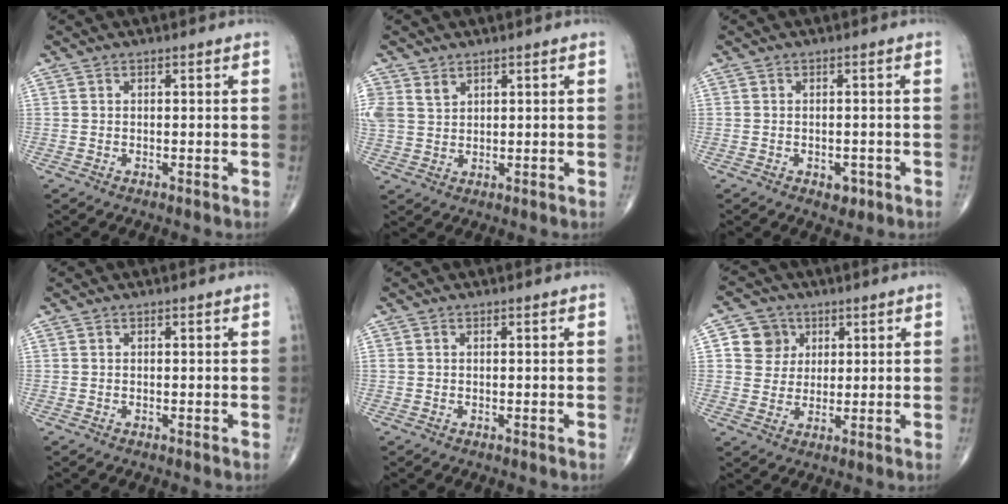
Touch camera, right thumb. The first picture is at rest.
{"total": 5.1, "force": [3.0, 3.6, 2.0], "torque": [-0.035, -0.005, 0.070]}
{"total": 2.5, "force": [-1.1, 1.6, 1.5], "torque": [-0.010, 0.002, -0.009]}
{"total": 0.0}
{"total": 0.0}
{"total": 6.6, "force": [2.1, 6.0, 1.5], "torque": [0.005, -0.003, 0.035]}